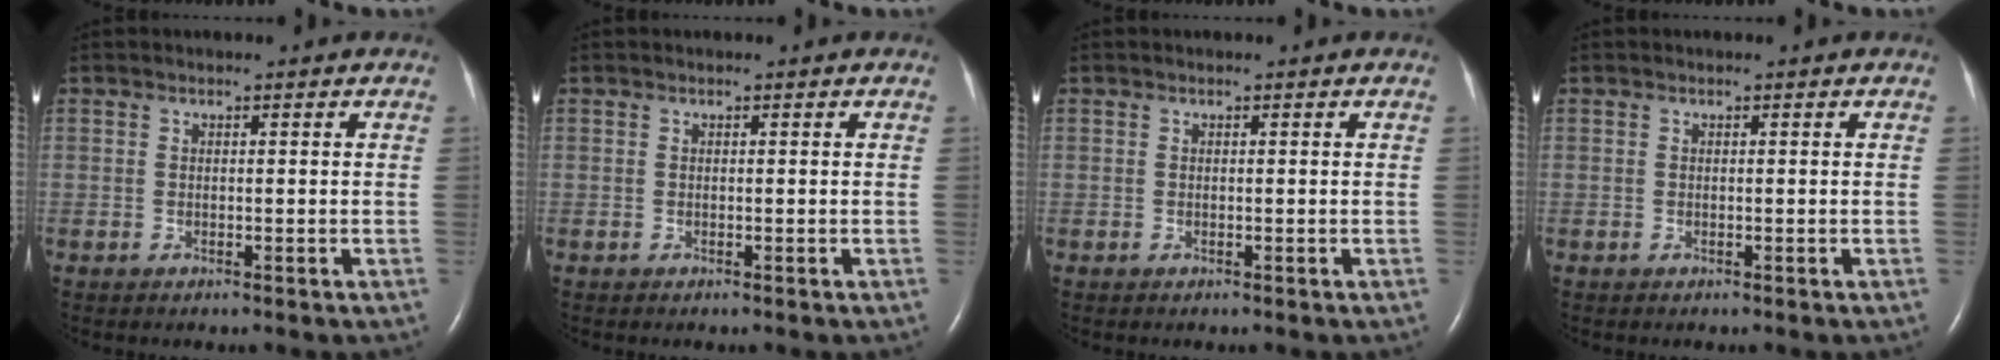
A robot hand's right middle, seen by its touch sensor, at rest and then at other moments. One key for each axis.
{"total": 0.0}
{"total": 0.0}
{"total": 0.0}